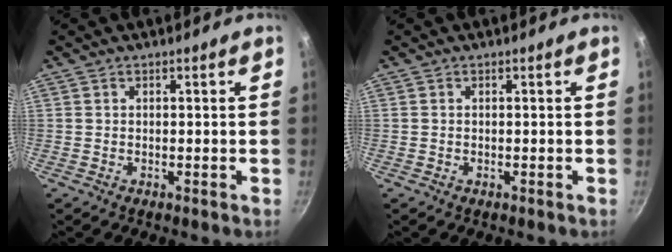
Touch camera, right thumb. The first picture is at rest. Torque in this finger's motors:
{"motor_torque": [-0.24, -0.04, -0.17, -0.09, -0.04]}